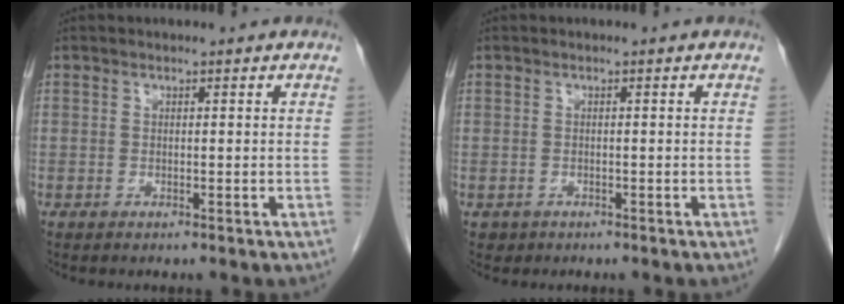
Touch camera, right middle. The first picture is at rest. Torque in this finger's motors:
{"motor_torque": [-0.12, 0.05, -0.05, -0.01]}